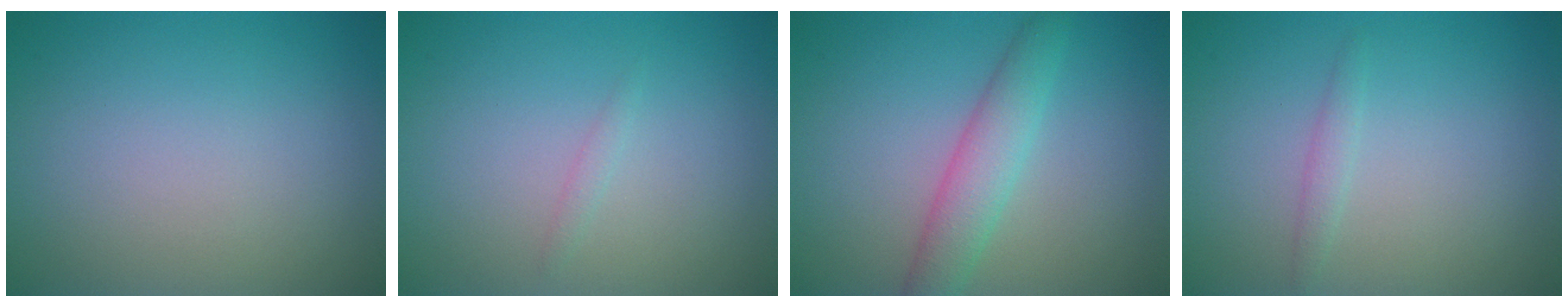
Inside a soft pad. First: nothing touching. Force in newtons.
{"total": 0.6, "press": 0.6, "slide": 0.0}
{"total": 3.5, "press": 3.5, "slide": 0.1}
{"total": 0.9, "press": 0.9, "slide": 0.1}